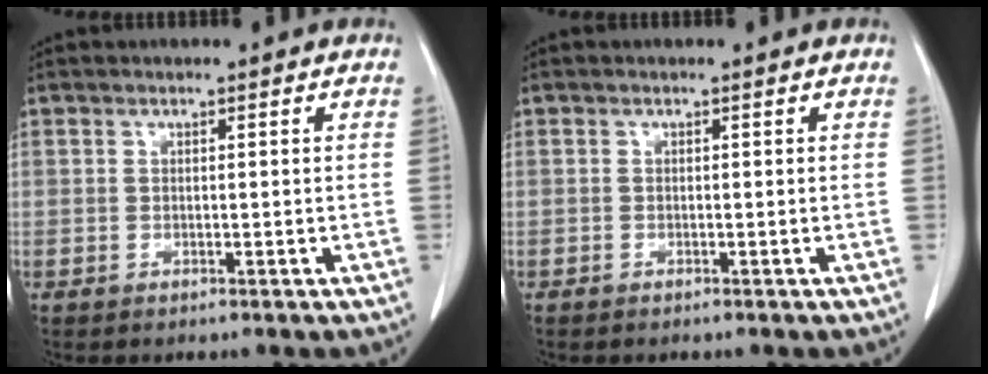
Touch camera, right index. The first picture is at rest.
{"total": 0.0}